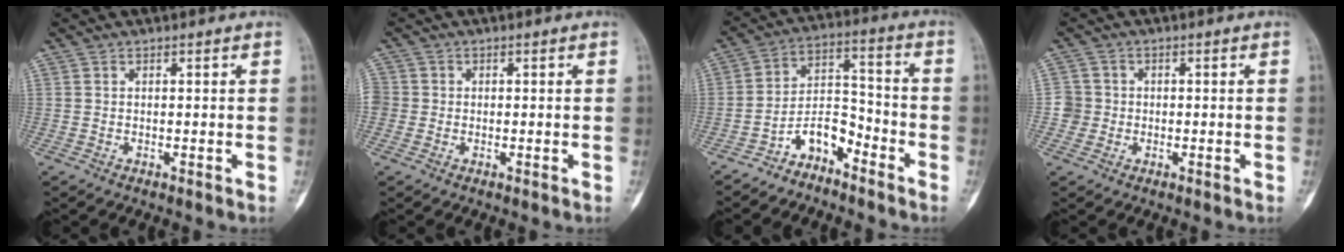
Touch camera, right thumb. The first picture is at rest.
{"total": 3.6, "force": [-0.4, 3.5, 1.0], "torque": [-0.012, 0.011, -0.012]}
{"total": 7.9, "force": [-5.7, 4.0, 3.6], "torque": [-0.048, 0.077, -0.113]}
{"total": 3.0, "force": [-0.5, 3.0, -0.1], "torque": [0.029, 0.011, -0.018]}